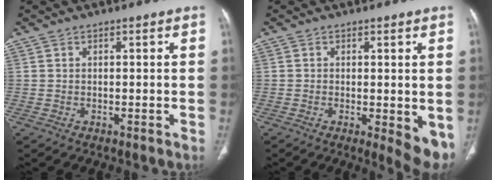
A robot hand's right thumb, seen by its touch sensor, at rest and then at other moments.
{"total": 6.8, "force": [-1.1, 2.3, 6.3], "torque": [-0.080, -0.018, -0.011]}